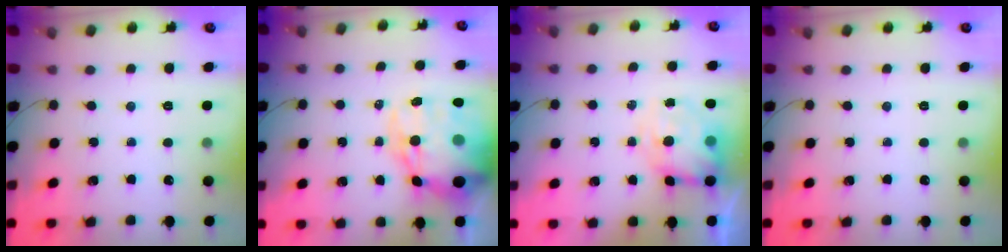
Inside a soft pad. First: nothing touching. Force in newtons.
{"total": 23.1, "press": 22.6, "slide": 4.8}
{"total": 6.6, "press": 6.3, "slide": 2.0}
{"total": 0.0}